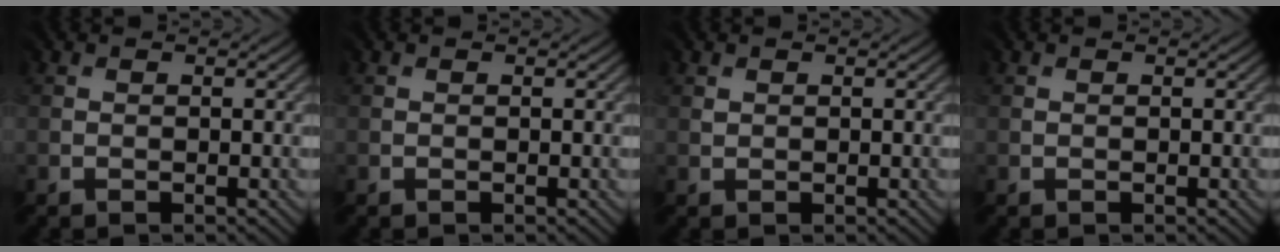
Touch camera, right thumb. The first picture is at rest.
{"total": 0.0}
{"total": 0.9, "force": [0.8, 0.4, -0.2], "torque": [0.001, -0.002, 0.016]}
{"total": 0.0}